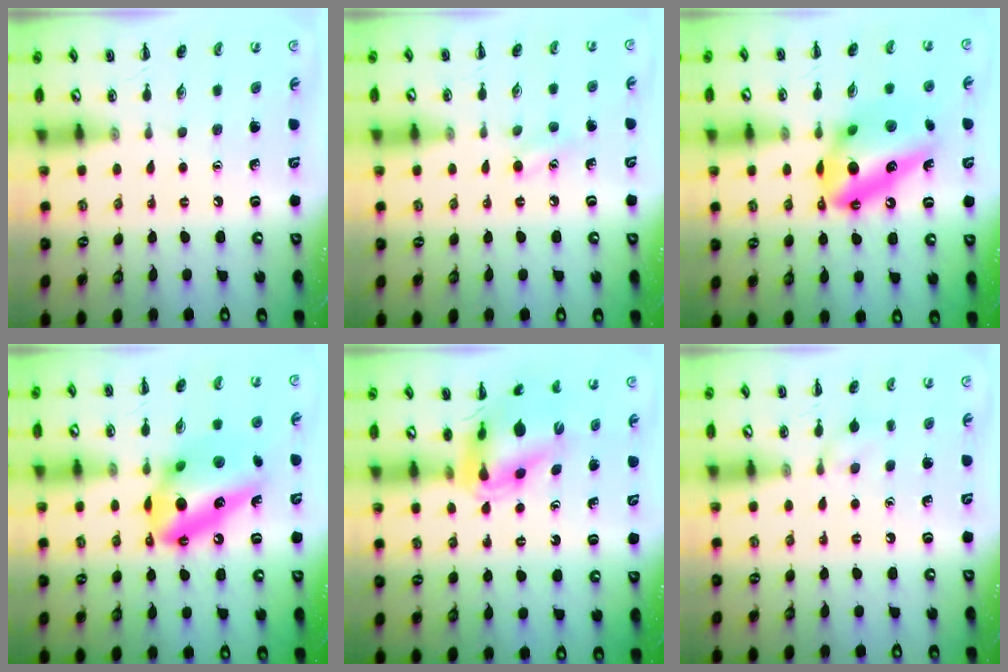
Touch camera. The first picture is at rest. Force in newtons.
{"total": 3.2, "press": 3.0, "slide": 0.9}
{"total": 17.9, "press": 17.9, "slide": 0.5}
{"total": 17.9, "press": 17.9, "slide": 0.5}
{"total": 10.6, "press": 10.1, "slide": 3.2}
{"total": 6.1, "press": 5.7, "slide": 2.2}